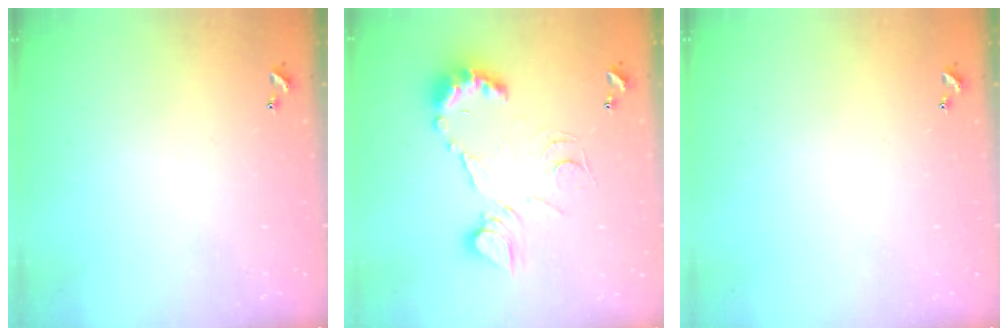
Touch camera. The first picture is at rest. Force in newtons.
{"total": 14.0, "press": 13.9, "slide": 1.6}
{"total": 0.0}